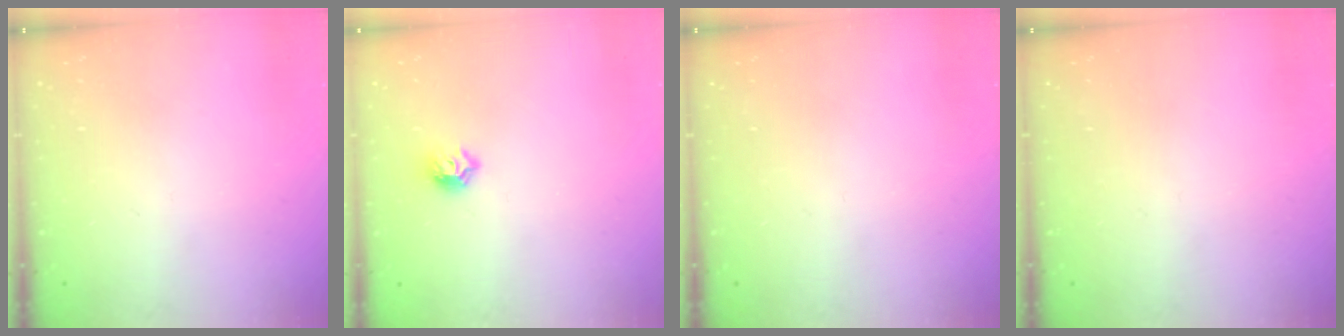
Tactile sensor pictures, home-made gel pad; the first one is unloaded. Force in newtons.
{"total": 6.3, "press": 6.2, "slide": 0.9}
{"total": 0.0}
{"total": 0.0}